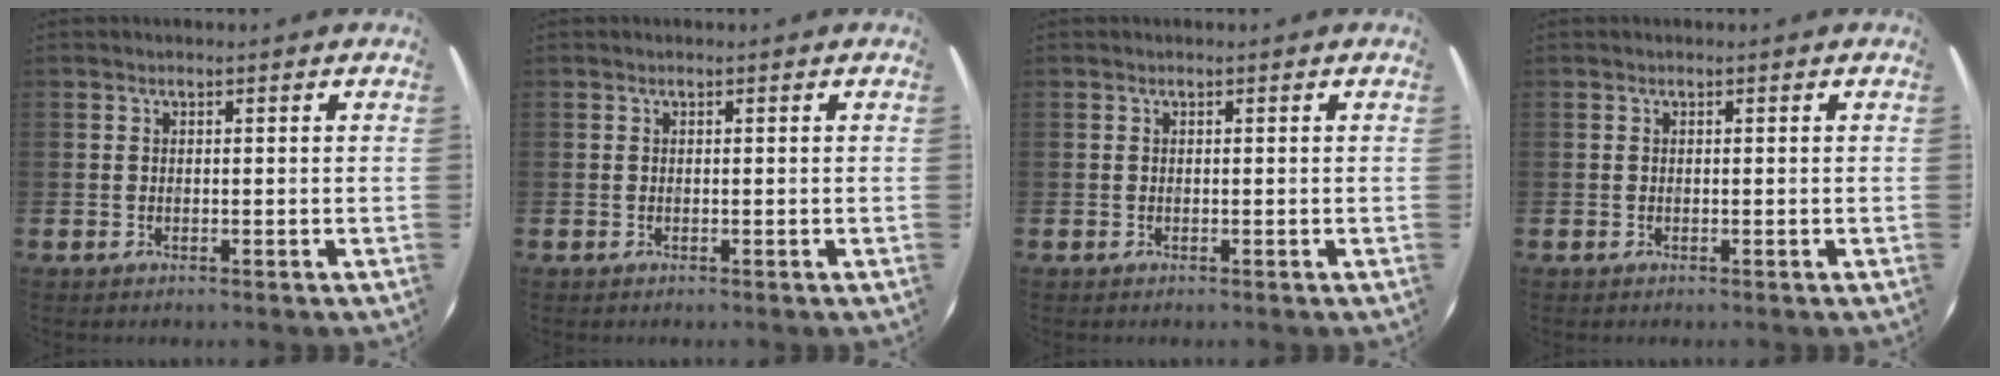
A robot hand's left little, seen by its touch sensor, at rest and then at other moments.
{"total": 0.0}
{"total": 0.0}
{"total": 0.0}